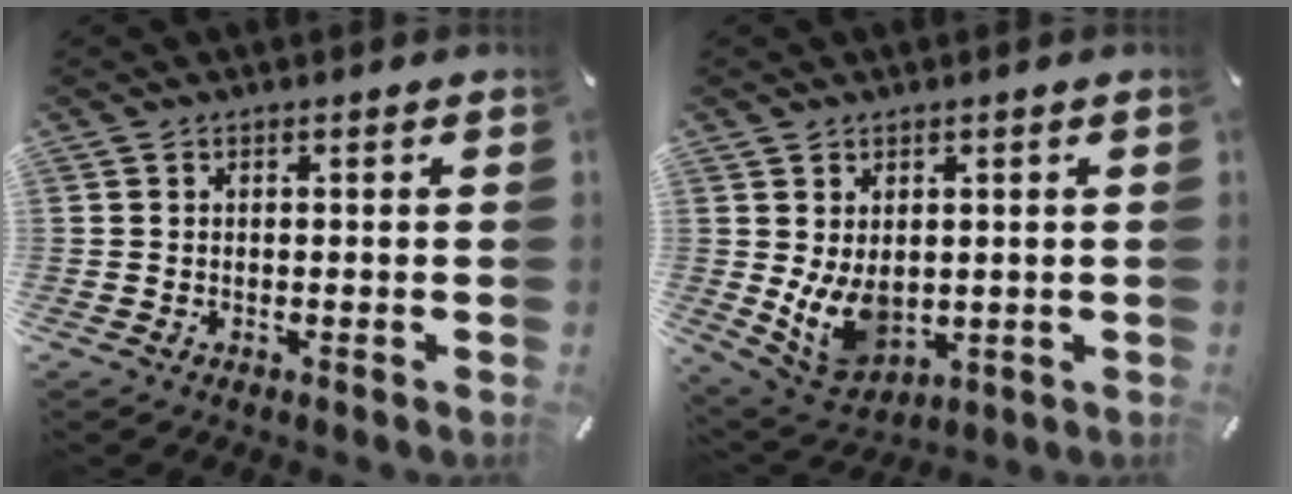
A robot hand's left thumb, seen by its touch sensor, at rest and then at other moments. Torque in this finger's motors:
{"motor_torque": [1.29, 2.42, 0.86, -0.13, 0.42]}